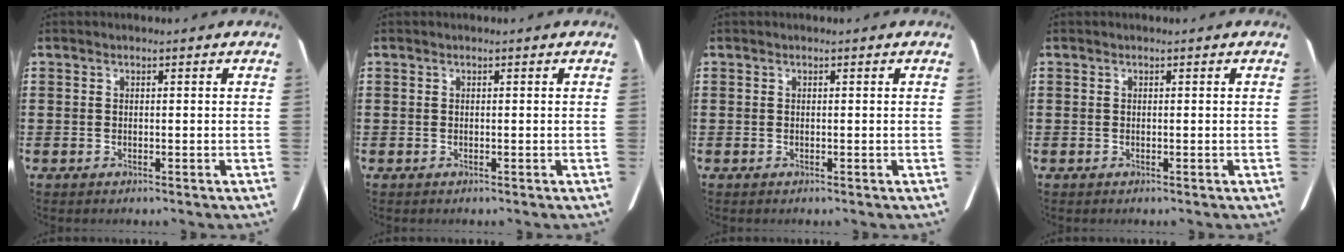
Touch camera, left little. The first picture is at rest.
{"total": 0.0}
{"total": 0.0}
{"total": 0.0}